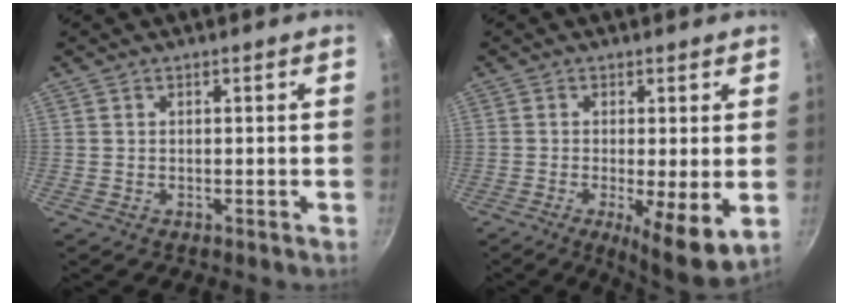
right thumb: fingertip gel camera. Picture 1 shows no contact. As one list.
[{"total": 9.2, "force": [-1.7, 1.9, 8.8], "torque": [-0.133, -0.016, -0.019]}]